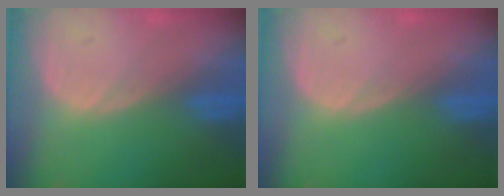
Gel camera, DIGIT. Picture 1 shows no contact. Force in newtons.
{"total": 0.0}